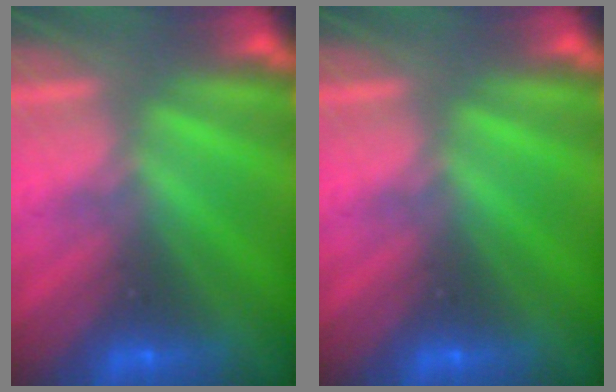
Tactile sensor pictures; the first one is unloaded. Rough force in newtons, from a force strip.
{"total": 0.0}